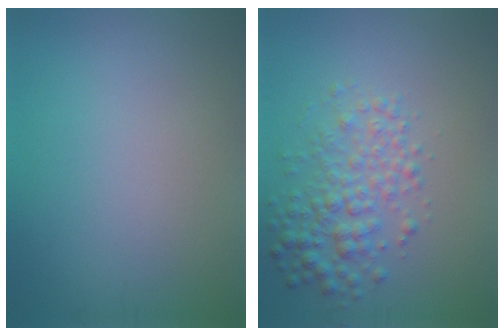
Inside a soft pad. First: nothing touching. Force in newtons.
{"total": 3.9, "press": 3.9, "slide": 0.0}